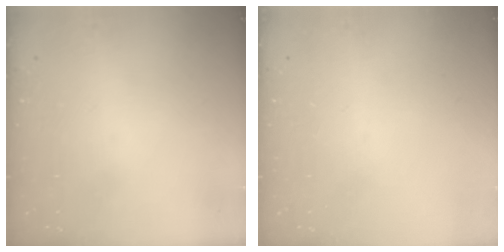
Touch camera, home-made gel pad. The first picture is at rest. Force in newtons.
{"total": 0.0}